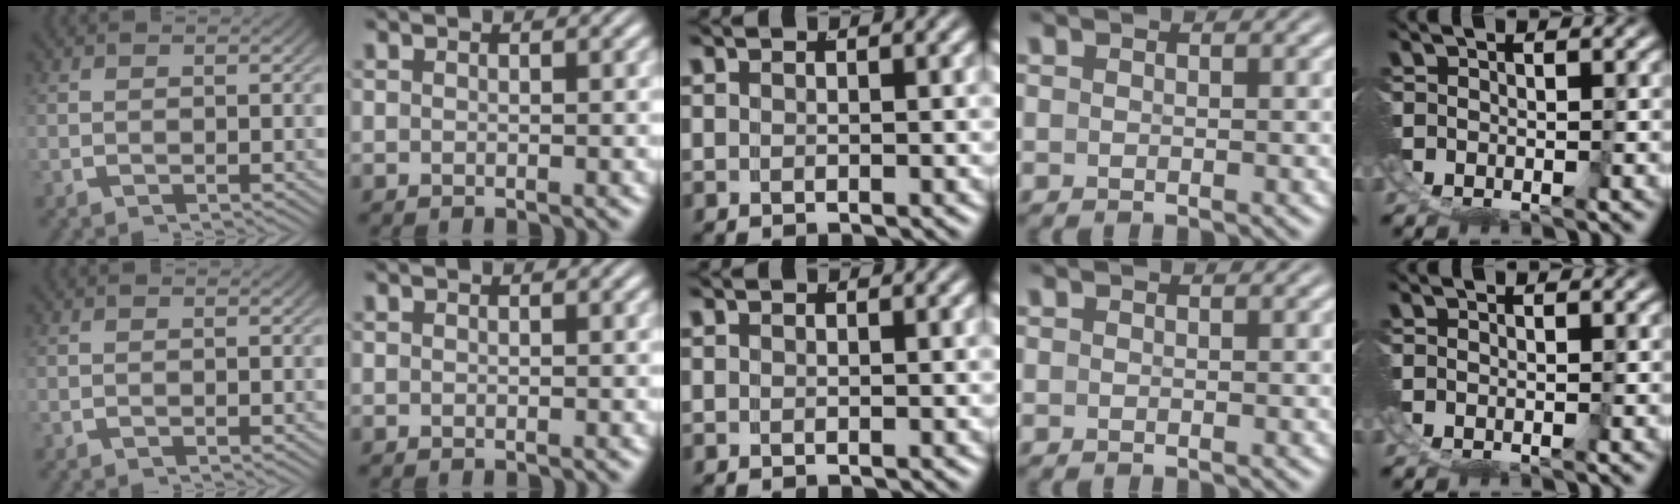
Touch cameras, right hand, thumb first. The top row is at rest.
{"little": {"total": 0.6, "force": [0.1, -0.6, -0.2], "torque": [0.005, 0.000, 0.002]}}